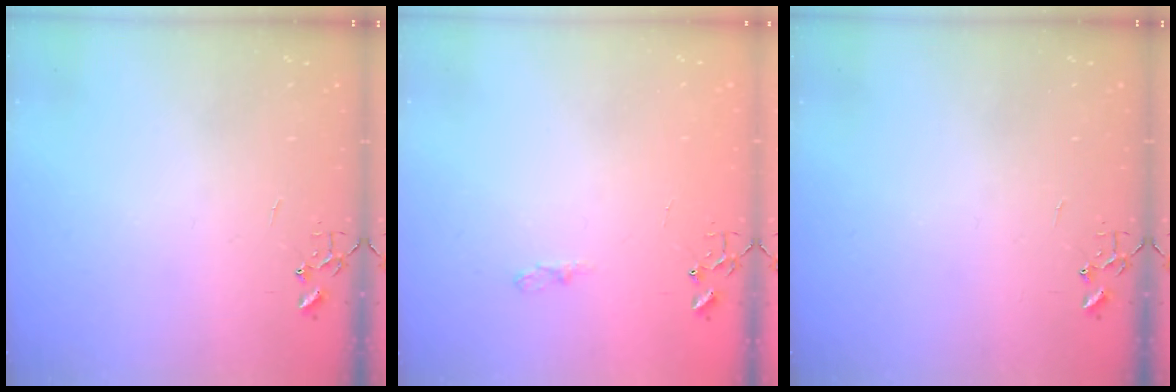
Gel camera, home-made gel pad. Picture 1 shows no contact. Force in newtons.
{"total": 5.0, "press": 4.9, "slide": 0.6}
{"total": 0.0}